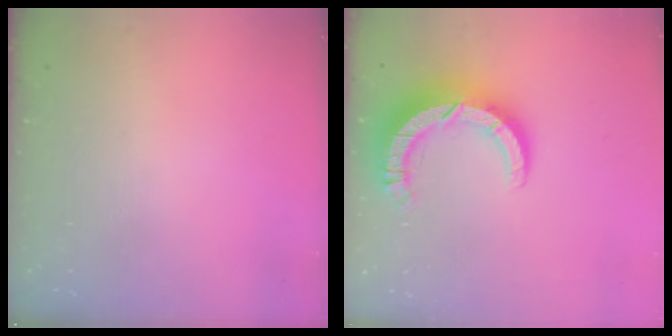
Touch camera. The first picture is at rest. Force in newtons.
{"total": 11.5, "press": 11.5, "slide": 1.0}